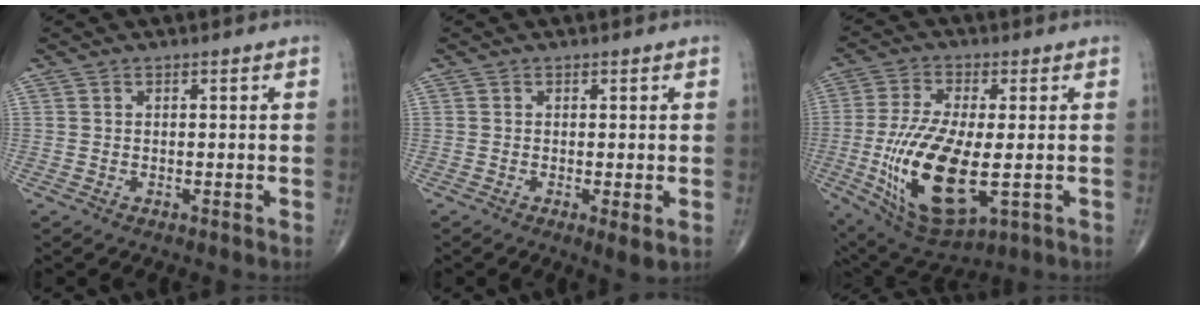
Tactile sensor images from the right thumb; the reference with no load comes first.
{"total": 2.5, "force": [-0.5, 0.6, 2.4], "torque": [-0.045, -0.011, -0.010]}
{"total": 18.4, "force": [-3.1, 7.5, 16.5], "torque": [-0.331, -0.021, -0.037]}